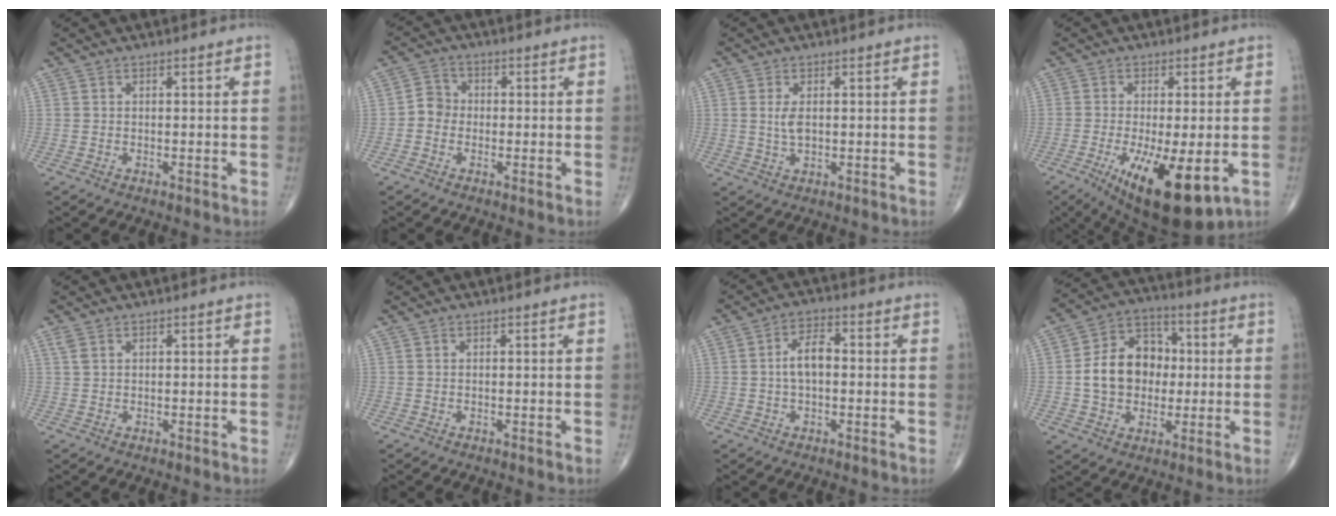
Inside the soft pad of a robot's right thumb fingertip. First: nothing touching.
{"total": 3.6, "force": [-0.9, 3.2, 1.4], "torque": [-0.004, 0.011, -0.027]}
{"total": 3.0, "force": [0.4, 1.5, 2.6], "torque": [-0.053, -0.006, 0.009]}
{"total": 14.7, "force": [-4.9, 4.7, 13.0], "torque": [-0.204, -0.024, -0.063]}
{"total": 1.5, "force": [0.8, 0.8, 0.9], "torque": [-0.023, 0.008, 0.021]}
{"total": 0.0}
{"total": 5.3, "force": [-0.1, 2.8, 4.5], "torque": [-0.084, 0.018, -0.008]}
{"total": 13.5, "force": [-0.1, 10.5, 8.4], "torque": [-0.111, 0.027, -0.006]}